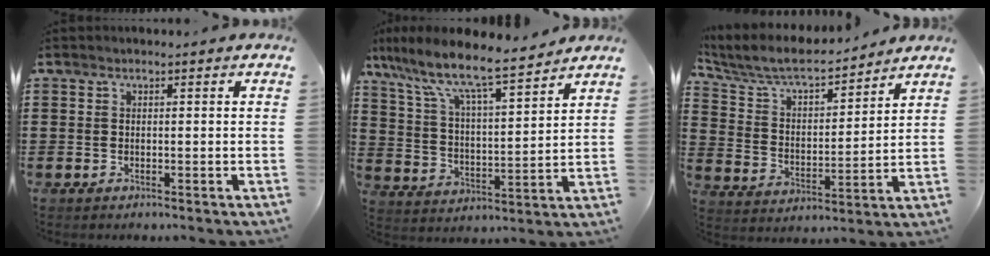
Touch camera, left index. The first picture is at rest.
{"total": 8.8, "force": [7.2, 1.1, 4.9], "torque": [-0.123, -0.044, 0.120]}
{"total": 7.0, "force": [6.2, 1.4, 3.0], "torque": [-0.086, -0.037, 0.104]}